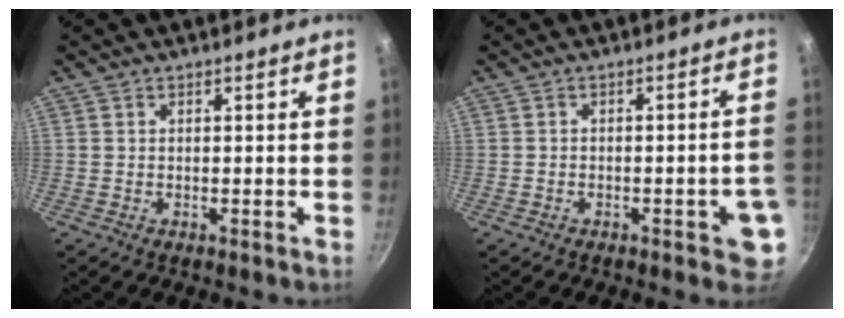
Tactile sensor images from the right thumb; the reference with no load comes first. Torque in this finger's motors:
{"motor_torque": [1.17, 0.89, 0.93, -0.14, 0.01]}